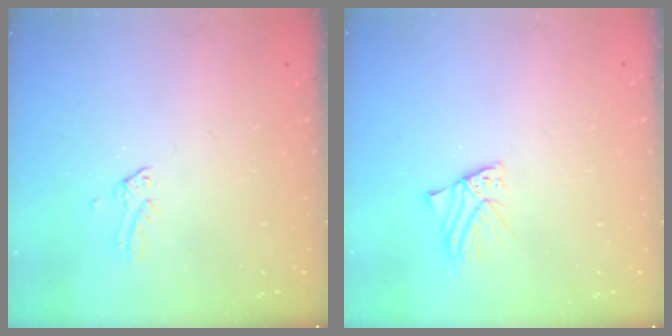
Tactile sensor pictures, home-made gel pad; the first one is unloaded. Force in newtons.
{"total": 2.1, "press": 2.1, "slide": 0.2}